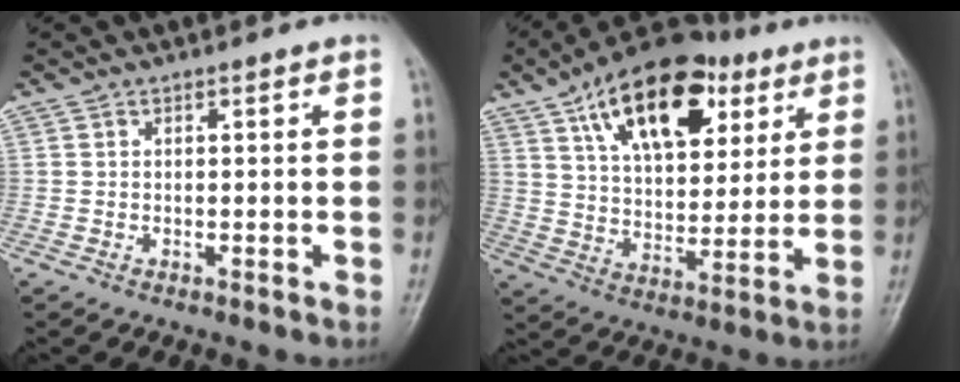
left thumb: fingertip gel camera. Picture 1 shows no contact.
{"total": 21.3, "force": [10.3, 11.4, 14.7], "torque": [-0.198, -0.021, 0.170]}